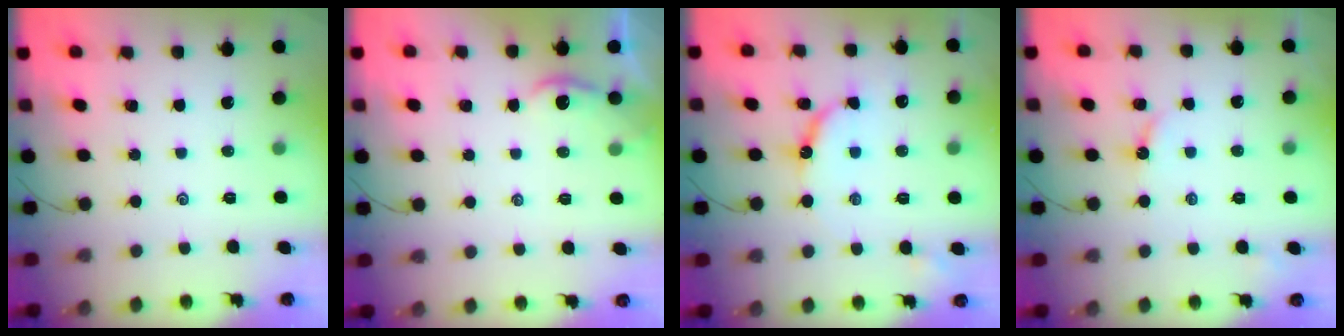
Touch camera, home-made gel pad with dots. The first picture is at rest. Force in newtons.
{"total": 2.0, "press": 2.0, "slide": 0.1}
{"total": 8.4, "press": 8.3, "slide": 0.6}
{"total": 2.9, "press": 2.9, "slide": 0.2}